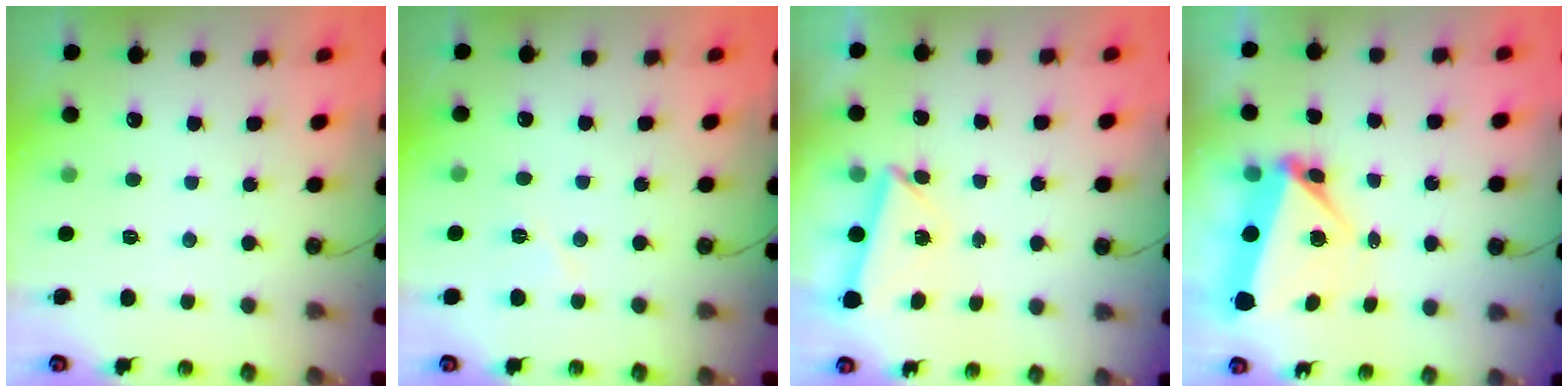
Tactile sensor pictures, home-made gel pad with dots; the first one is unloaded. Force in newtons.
{"total": 4.5, "press": 4.0, "slide": 2.0}
{"total": 3.4, "press": 3.2, "slide": 0.9}
{"total": 5.4, "press": 5.3, "slide": 1.3}